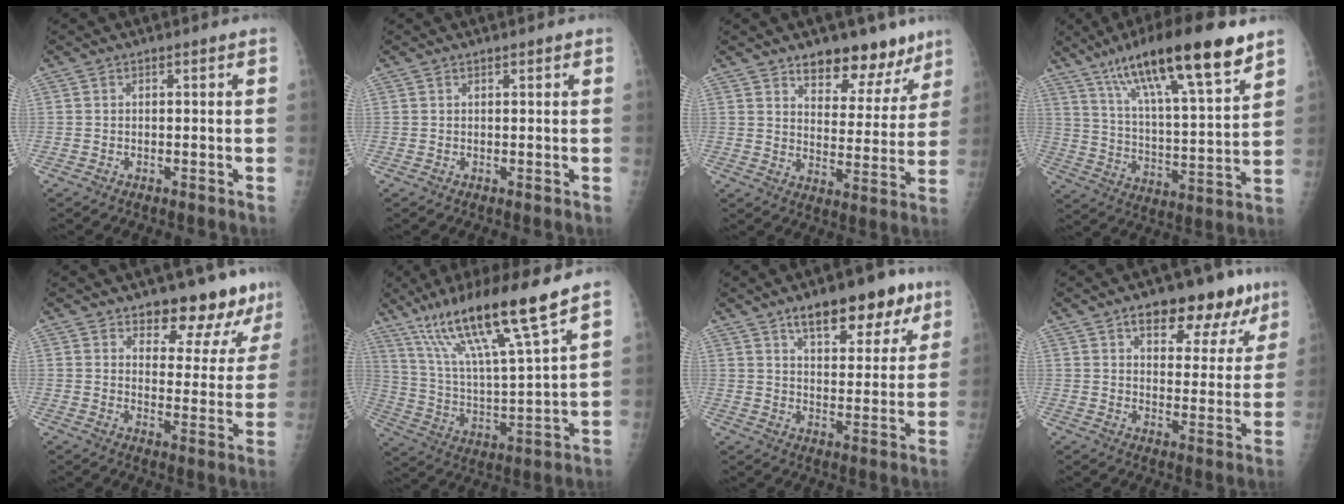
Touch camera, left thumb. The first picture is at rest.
{"total": 0.6, "force": [0.4, 0.2, 0.4], "torque": [-0.005, -0.001, 0.006]}
{"total": 12.7, "force": [9.4, 6.4, 5.8], "torque": [-0.026, -0.056, 0.141]}
{"total": 22.2, "force": [14.1, 4.4, 16.6], "torque": [-0.262, -0.042, 0.239]}
{"total": 12.6, "force": [10.2, 5.1, 5.4], "torque": [-0.021, -0.070, 0.128]}
{"total": 19.0, "force": [12.9, 1.0, 13.9], "torque": [-0.238, -0.057, 0.235]}
{"total": 14.8, "force": [9.2, 6.4, 9.6], "torque": [-0.093, -0.033, 0.136]}
{"total": 14.7, "force": [9.1, 7.2, 8.9], "torque": [-0.062, -0.030, 0.126]}